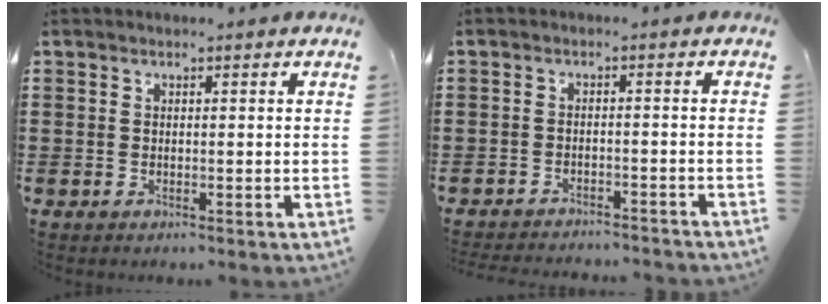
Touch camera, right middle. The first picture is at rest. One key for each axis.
{"total": 2.4, "fx": -2.4, "fy": 0.0, "fz": 0.1, "tx": -0.005, "ty": 0.000, "tz": -0.051}